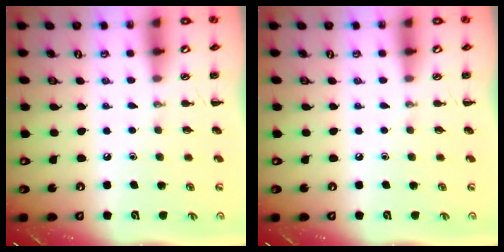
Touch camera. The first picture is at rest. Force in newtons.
{"total": 0.0}